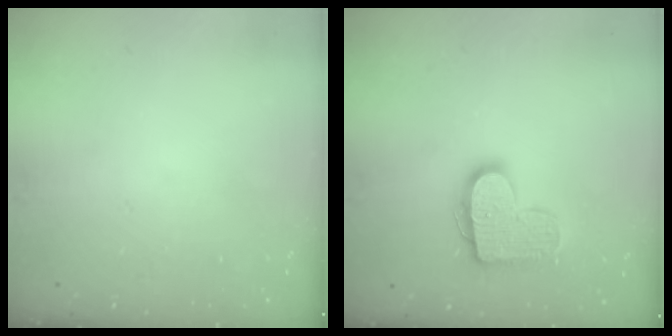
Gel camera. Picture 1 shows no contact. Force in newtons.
{"total": 13.2, "press": 13.2, "slide": 0.7}